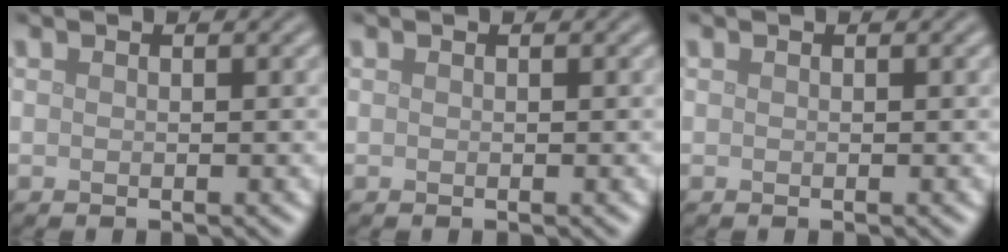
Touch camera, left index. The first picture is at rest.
{"total": 0.0}
{"total": 0.0}